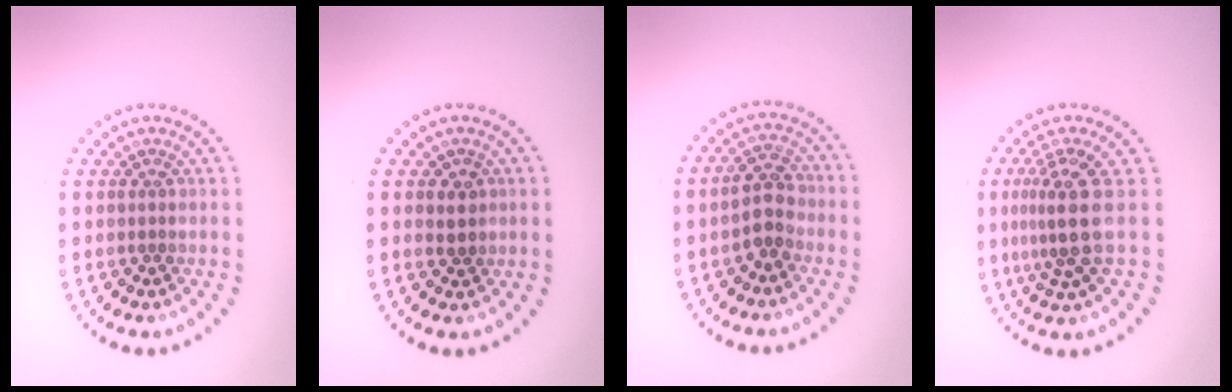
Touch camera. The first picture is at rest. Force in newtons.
{"total": 1.0, "press": 0.9, "slide": 0.4}
{"total": 3.0, "press": 2.8, "slide": 0.9}
{"total": 3.7, "press": 2.6, "slide": 2.5}